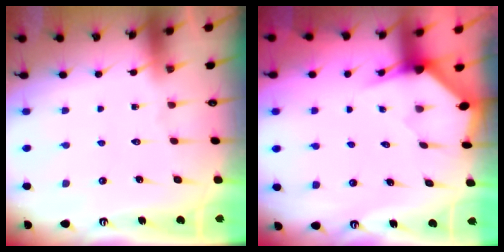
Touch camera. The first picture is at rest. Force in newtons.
{"total": 2.7, "press": 2.7, "slide": 0.2}